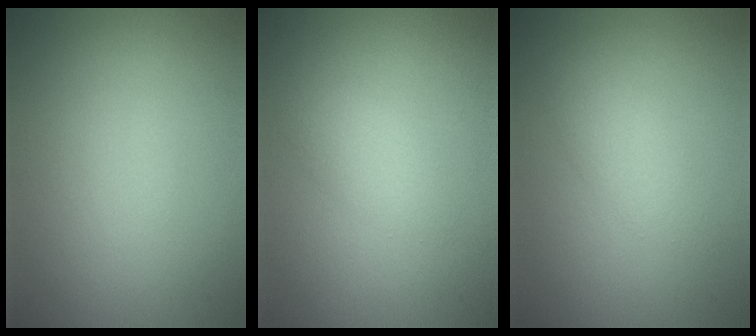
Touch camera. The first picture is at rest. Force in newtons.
{"total": 1.8, "press": 1.8, "slide": 0.0}
{"total": 2.0, "press": 2.0, "slide": 0.1}